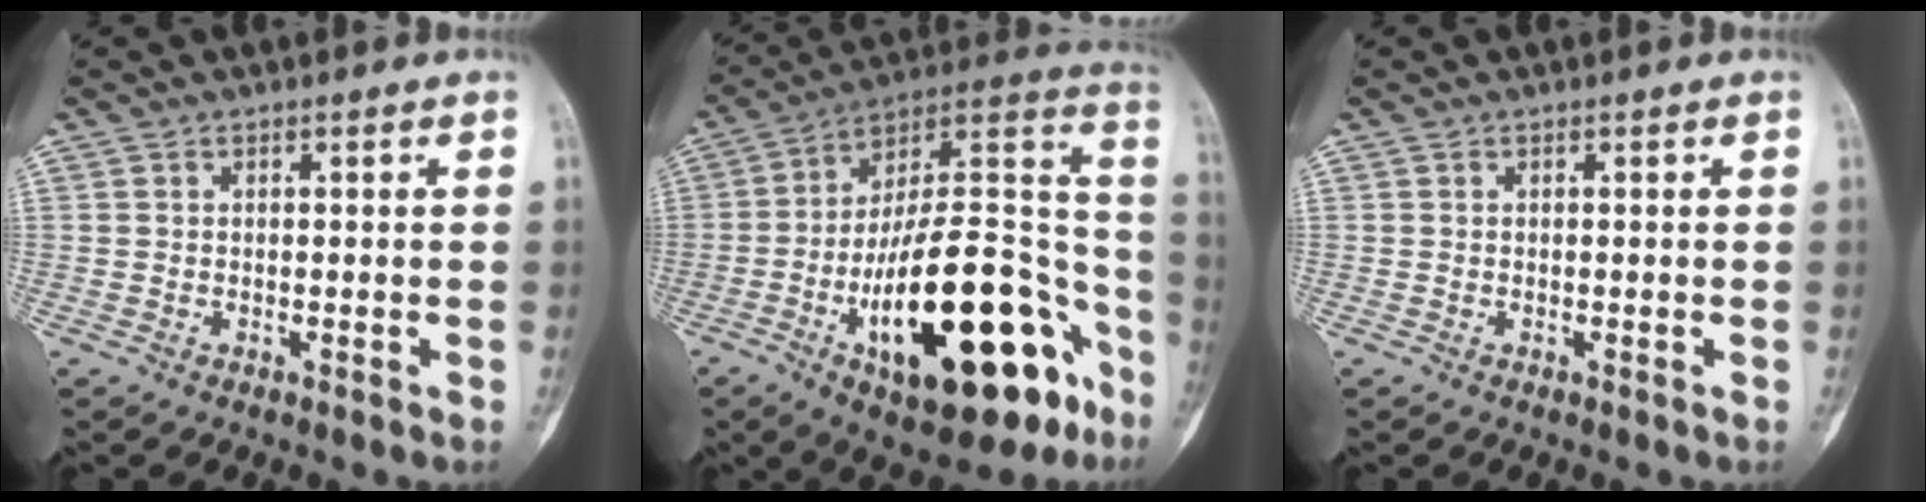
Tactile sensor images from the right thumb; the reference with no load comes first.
{"total": 32.1, "force": [-13.5, 12.7, 26.2], "torque": [-0.345, 0.073, -0.200]}
{"total": 0.0}